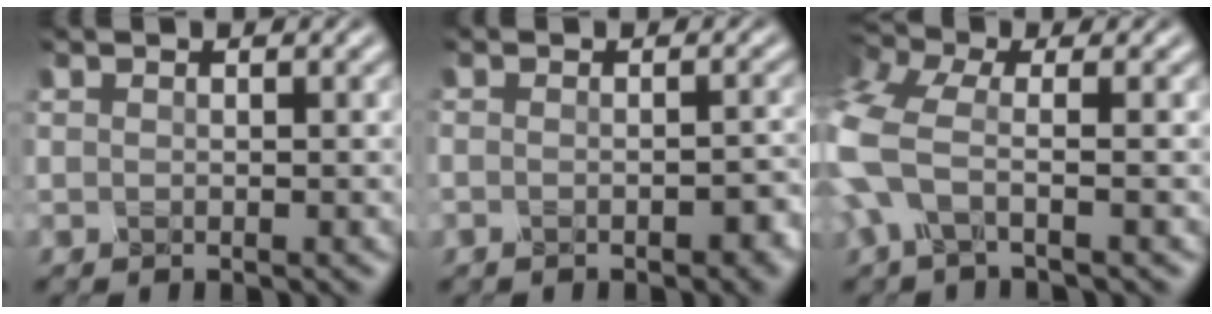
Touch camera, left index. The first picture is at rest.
{"total": 1.9, "force": [-0.9, 0.8, 1.5], "torque": [-0.021, 0.000, -0.013]}
{"total": 5.7, "force": [-1.5, 2.5, 4.9], "torque": [-0.134, 0.001, -0.042]}